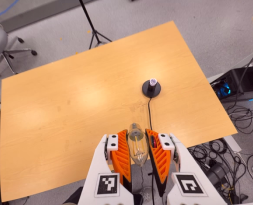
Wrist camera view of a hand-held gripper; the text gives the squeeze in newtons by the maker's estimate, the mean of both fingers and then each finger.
{"total": 21.4, "left": 23.3, "right": 19.4}